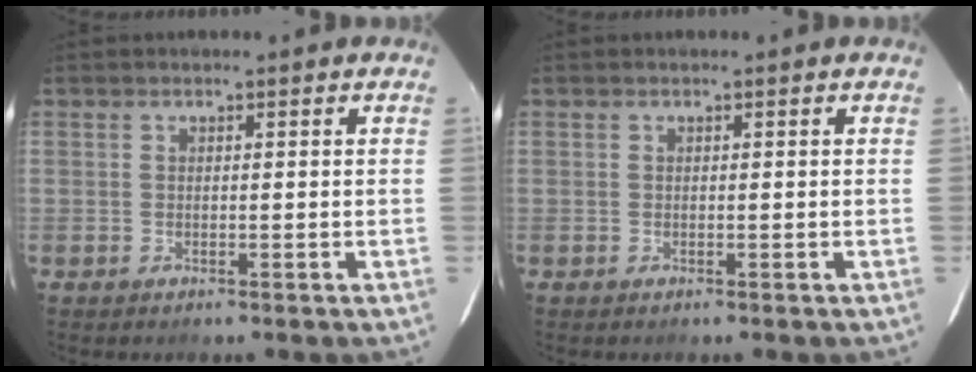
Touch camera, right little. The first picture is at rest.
{"total": 0.0}